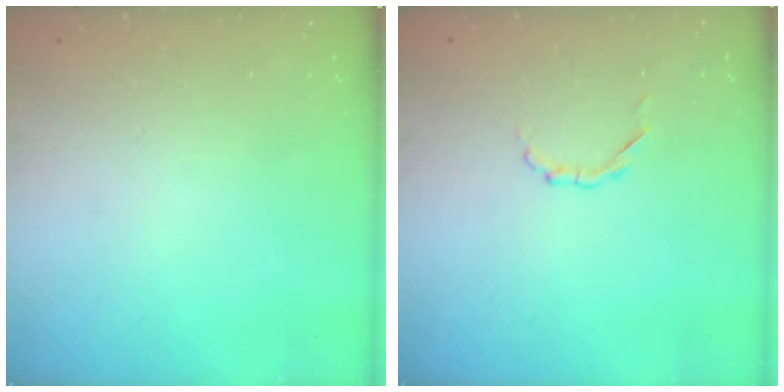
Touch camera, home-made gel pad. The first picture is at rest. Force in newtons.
{"total": 2.1, "press": 2.1, "slide": 0.6}